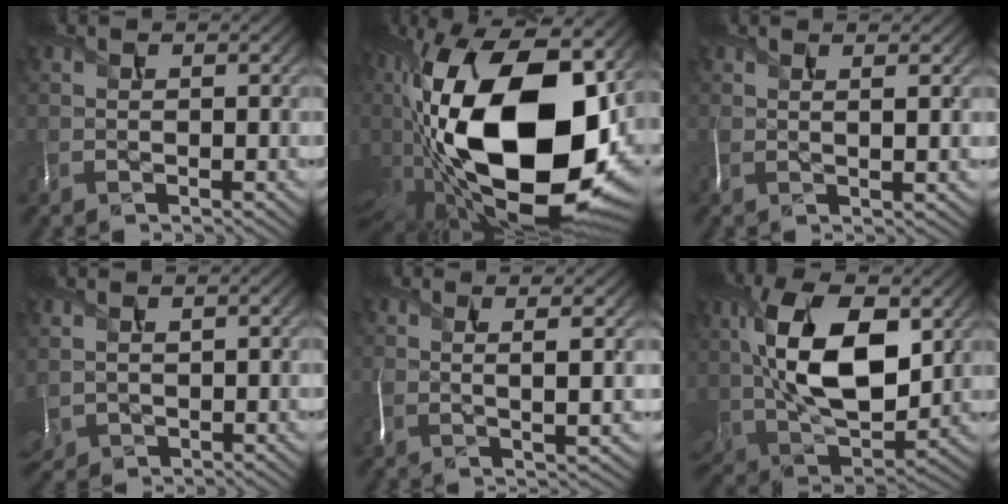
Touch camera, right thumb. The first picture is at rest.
{"total": 21.9, "force": [-0.5, 11.7, 18.6], "torque": [-0.381, -0.050, -0.004]}
{"total": 2.1, "force": [0.8, 0.2, 1.9], "torque": [-0.030, 0.008, 0.011]}
{"total": 2.0, "force": [1.4, 1.0, 0.9], "torque": [-0.041, 0.005, 0.036]}
{"total": 3.8, "force": [1.1, 0.4, 3.6], "torque": [-0.060, 0.004, 0.018]}
{"total": 14.6, "force": [3.5, 8.3, 11.4], "torque": [-0.243, 0.001, 0.070]}